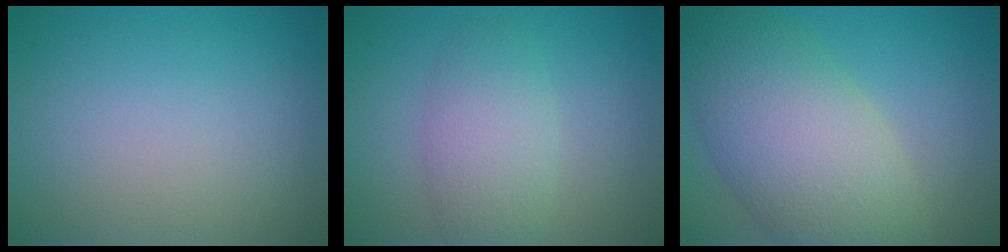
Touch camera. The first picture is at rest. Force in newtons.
{"total": 2.7, "press": 2.7, "slide": 0.3}
{"total": 9.9, "press": 9.9, "slide": 0.7}